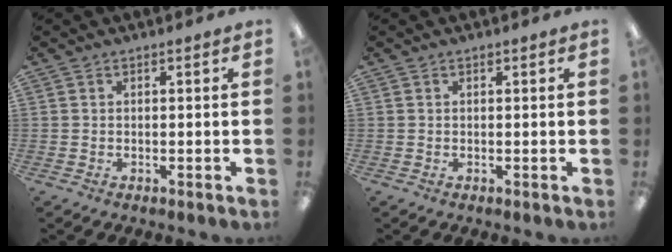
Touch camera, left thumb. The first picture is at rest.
{"total": 0.0}